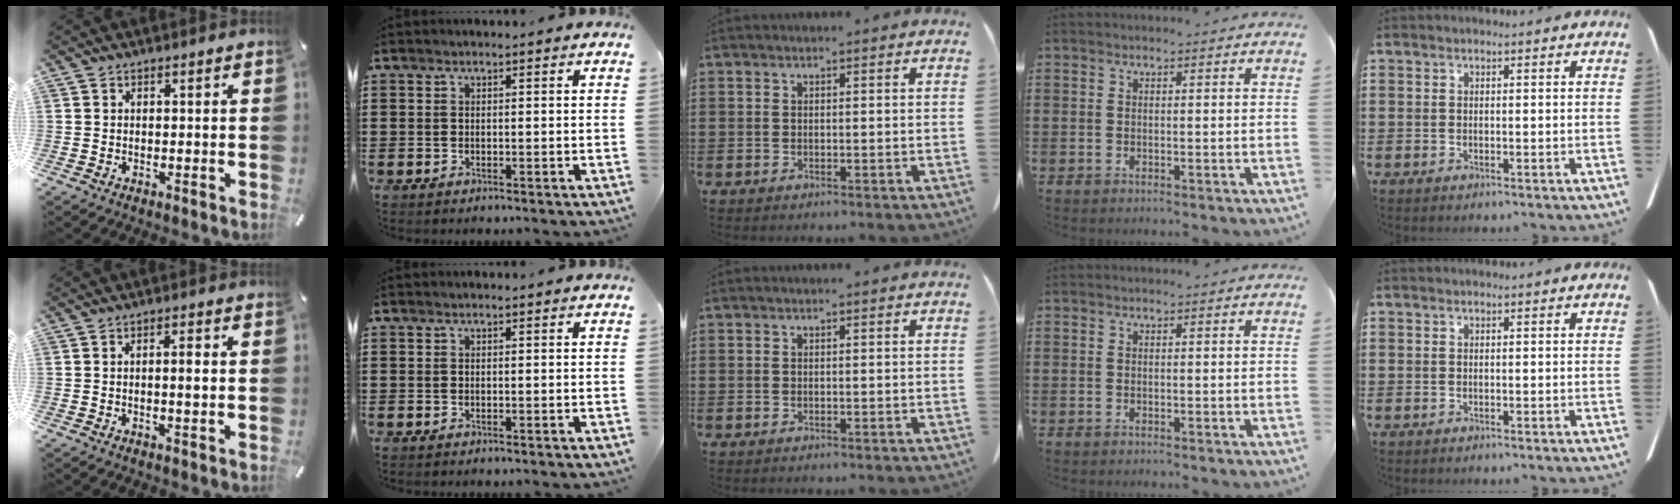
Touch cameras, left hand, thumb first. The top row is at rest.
{"thumb": {"total": 2.7, "force": [0.1, 0.6, 2.7], "torque": [-0.051, 0.001, -0.001]}}